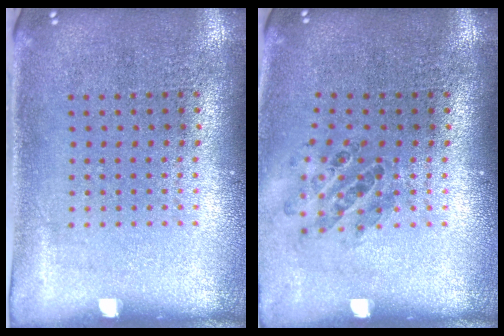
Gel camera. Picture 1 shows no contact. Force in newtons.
{"total": 0.8, "press": 0.8, "slide": 0.1}